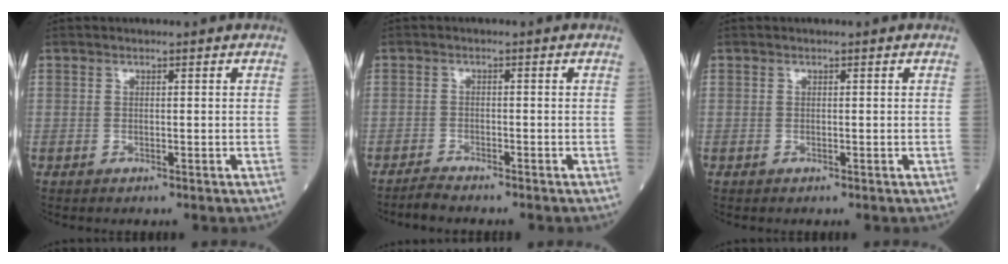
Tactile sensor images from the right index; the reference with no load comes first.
{"total": 2.0, "force": [-2.0, -0.1, 0.3], "torque": [-0.012, -0.007, -0.038]}
{"total": 0.0}